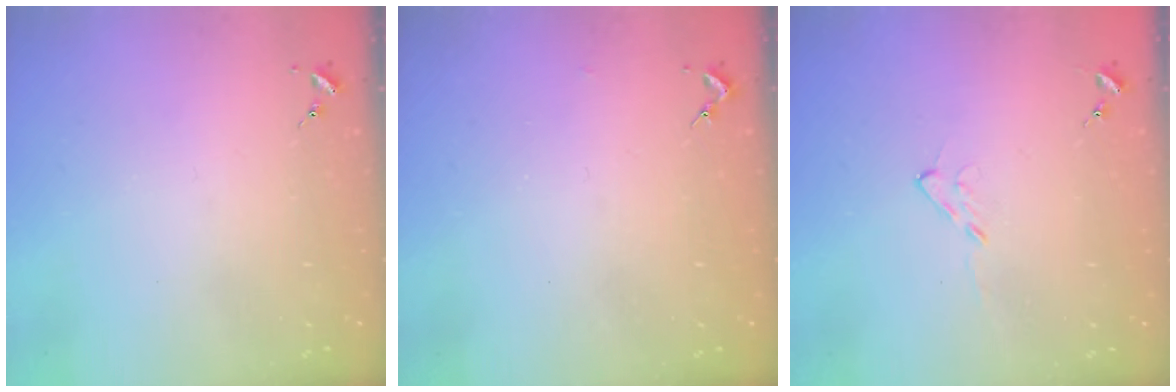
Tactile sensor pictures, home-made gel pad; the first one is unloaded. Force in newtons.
{"total": 1.3, "press": 1.3, "slide": 0.1}
{"total": 4.0, "press": 4.0, "slide": 0.5}